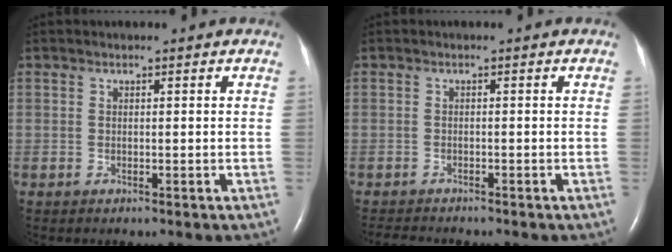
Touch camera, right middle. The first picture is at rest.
{"total": 3.1, "force": [-3.0, 0.1, 0.8], "torque": [-0.012, -0.012, -0.048]}